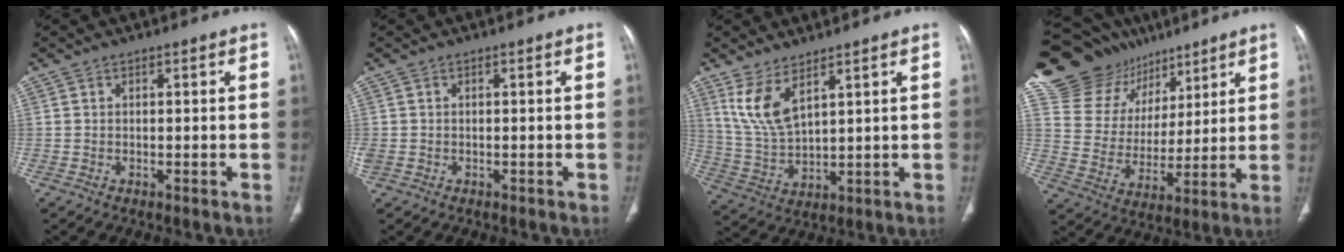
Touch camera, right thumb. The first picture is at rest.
{"total": 1.9, "force": [-0.6, 1.5, 0.9], "torque": [-0.032, 0.006, -0.005]}
{"total": 8.5, "force": [5.0, 3.2, 6.1], "torque": [-0.121, -0.027, 0.116]}
{"total": 20.6, "force": [13.9, 13.7, 6.6], "torque": [-0.086, -0.027, 0.248]}